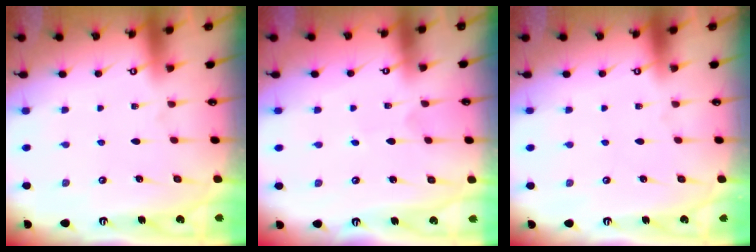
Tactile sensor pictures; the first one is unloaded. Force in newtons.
{"total": 1.2, "press": 1.2, "slide": 0.1}
{"total": 0.0}